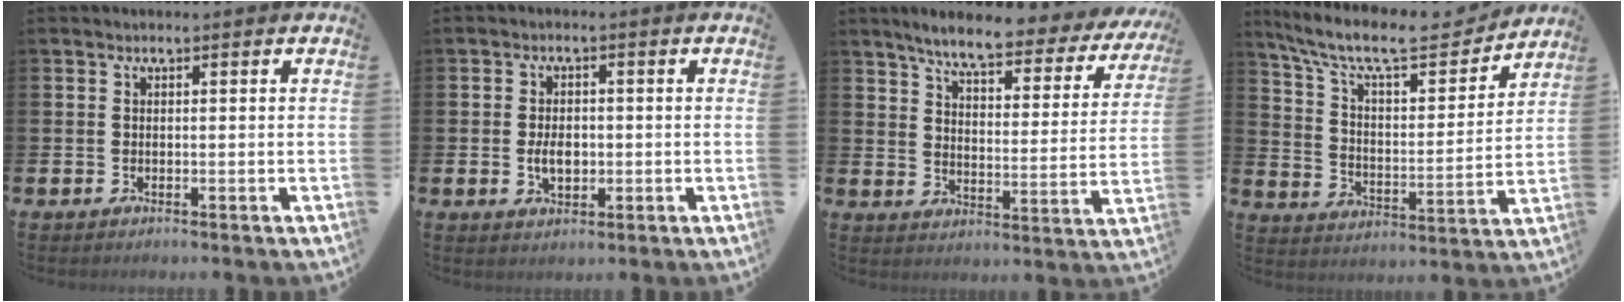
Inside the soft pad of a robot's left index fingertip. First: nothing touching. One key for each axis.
{"total": 3.4, "fx": -0.2, "fy": 2.1, "fz": 2.6, "tx": -0.034, "ty": -0.002, "tz": -0.008}
{"total": 6.7, "fx": 5.9, "fy": 0.9, "fz": 3.1, "tx": -0.079, "ty": -0.041, "tz": 0.092}
{"total": 10.8, "fx": 9.4, "fy": 2.7, "fz": 4.5, "tx": -0.125, "ty": -0.057, "tz": 0.161}